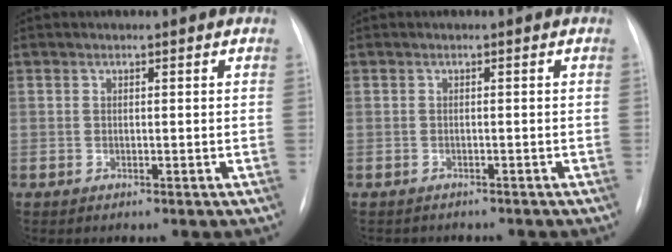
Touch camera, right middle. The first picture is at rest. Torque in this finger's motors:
{"motor_torque": [-0.08, -0.02, -0.02, 0.00]}